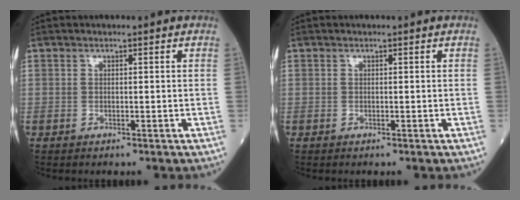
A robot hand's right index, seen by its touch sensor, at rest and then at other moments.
{"total": 0.0}